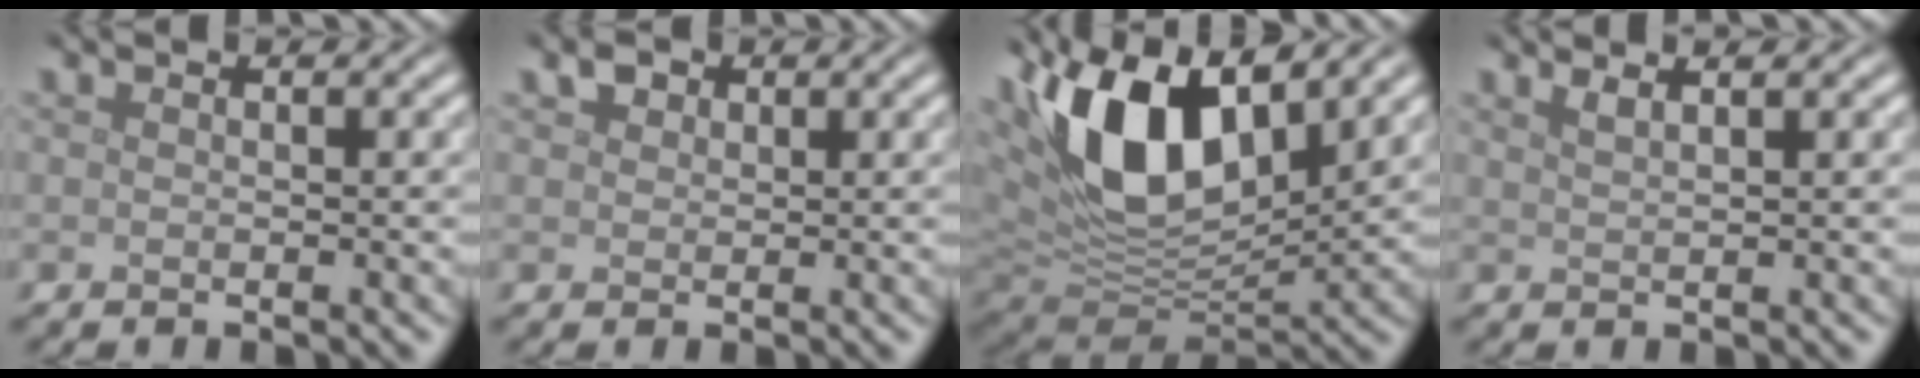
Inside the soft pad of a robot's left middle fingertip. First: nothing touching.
{"total": 1.3, "force": [0.8, 1.0, 0.4], "torque": [-0.007, 0.003, 0.013]}
{"total": 12.0, "force": [5.3, 5.8, 9.1], "torque": [-0.171, 0.006, 0.095]}
{"total": 1.9, "force": [1.3, 0.6, 1.2], "torque": [-0.005, 0.004, 0.008]}